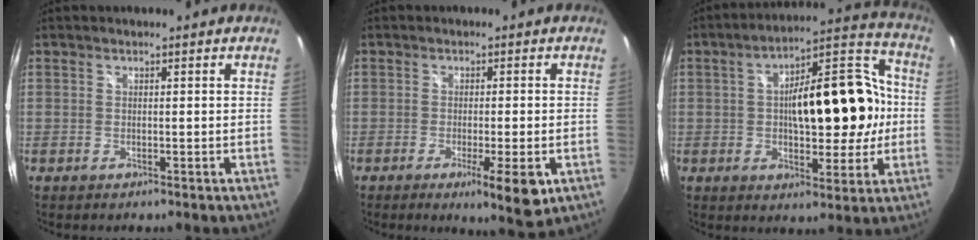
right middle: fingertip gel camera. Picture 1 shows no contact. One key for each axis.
{"total": 7.0, "fx": -2.6, "fy": 0.9, "fz": 6.5, "tx": -0.097, "ty": -0.011, "tz": -0.032}
{"total": 17.9, "fx": 0.6, "fy": 8.0, "fz": 16.0, "tx": -0.246, "ty": 0.037, "tz": 0.011}